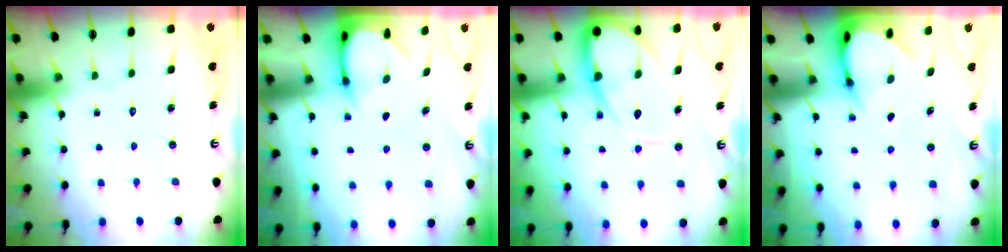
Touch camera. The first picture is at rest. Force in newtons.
{"total": 3.6, "press": 3.5, "slide": 0.3}
{"total": 13.3, "press": 13.2, "slide": 1.3}
{"total": 3.9, "press": 3.9, "slide": 0.3}